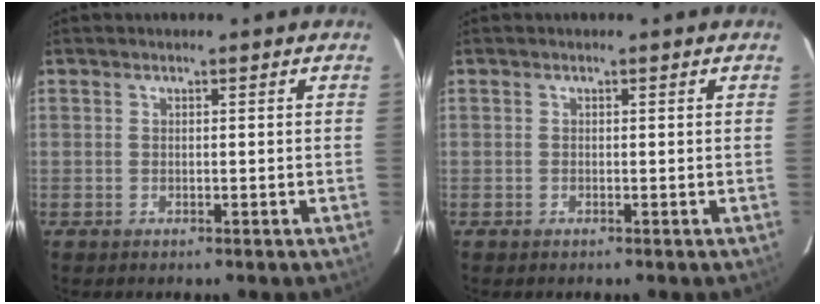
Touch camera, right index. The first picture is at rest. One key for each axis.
{"total": 0.0}